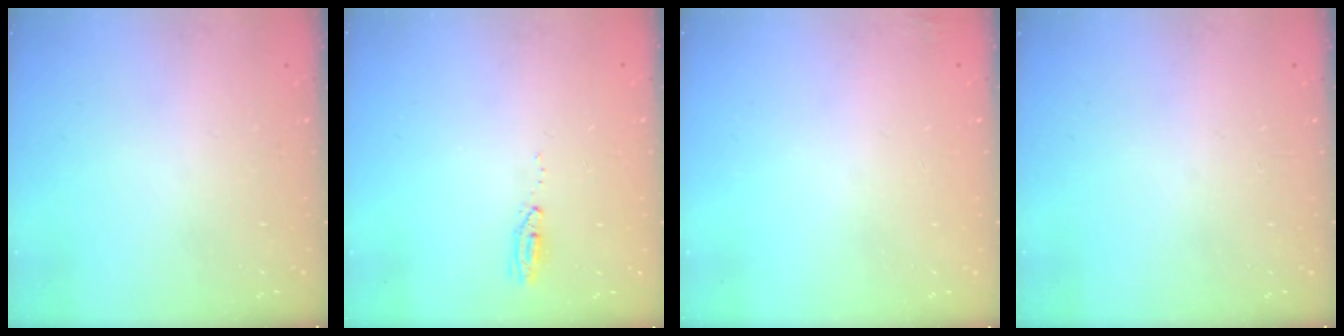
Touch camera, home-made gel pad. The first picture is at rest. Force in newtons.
{"total": 4.0, "press": 3.8, "slide": 1.2}
{"total": 2.8, "press": 2.6, "slide": 0.9}
{"total": 0.0}